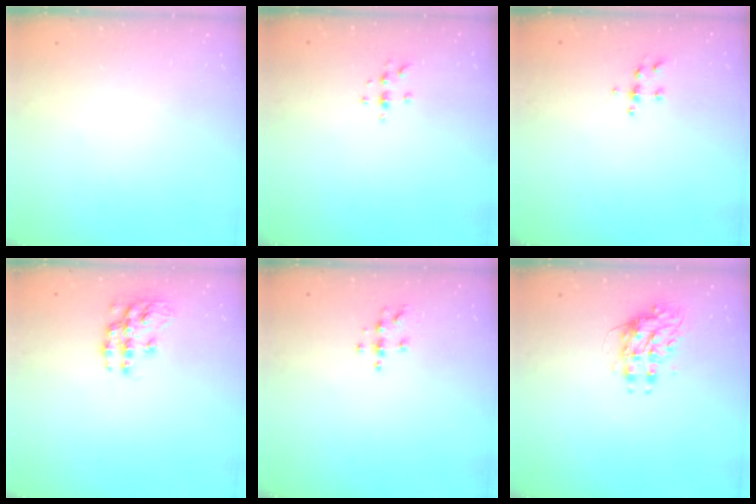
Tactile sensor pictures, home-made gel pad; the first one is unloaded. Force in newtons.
{"total": 2.9, "press": 2.9, "slide": 0.4}
{"total": 5.5, "press": 5.4, "slide": 0.6}
{"total": 11.8, "press": 11.7, "slide": 0.6}
{"total": 4.0, "press": 4.0, "slide": 0.3}
{"total": 8.1, "press": 8.1, "slide": 0.2}